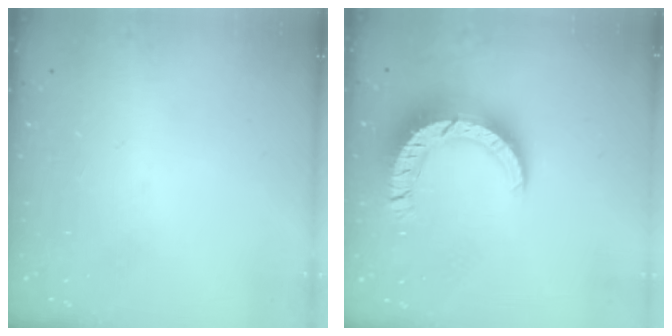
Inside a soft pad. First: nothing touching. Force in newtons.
{"total": 12.0, "press": 12.0, "slide": 1.2}